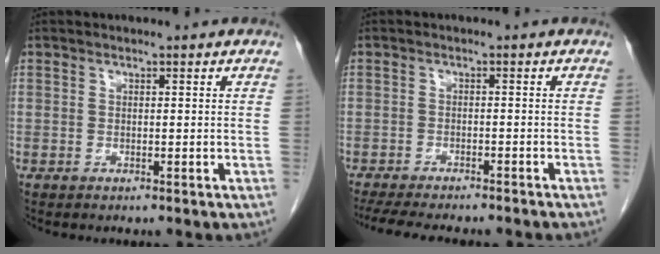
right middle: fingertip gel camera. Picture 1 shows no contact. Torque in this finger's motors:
{"motor_torque": [1.15, -0.99, 0.16, 0.04]}